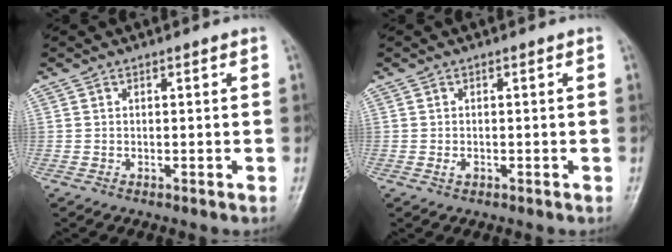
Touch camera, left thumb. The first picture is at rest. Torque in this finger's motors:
{"motor_torque": [-0.14, -0.09, 0.26, 0.10, 0.00]}